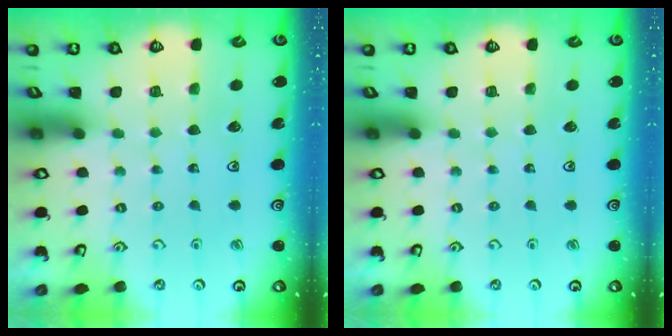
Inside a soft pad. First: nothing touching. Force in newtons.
{"total": 0.0}